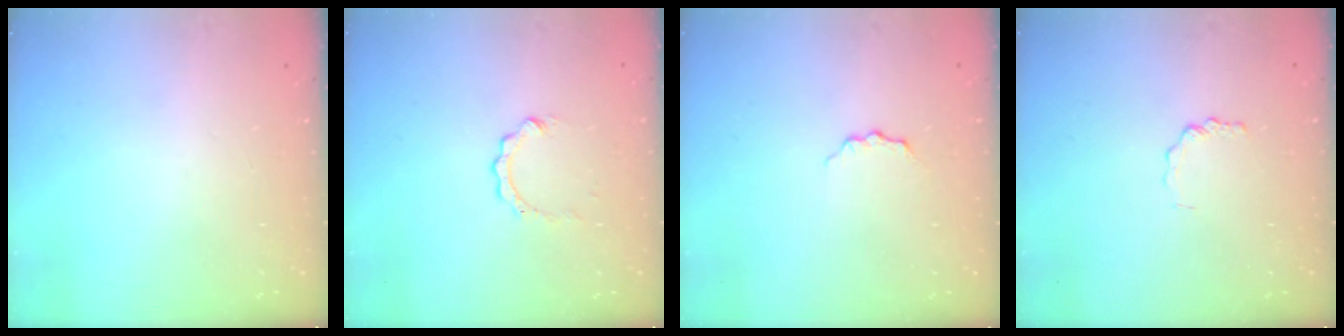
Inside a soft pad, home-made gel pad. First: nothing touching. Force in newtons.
{"total": 2.3, "press": 2.3, "slide": 0.2}
{"total": 4.0, "press": 3.9, "slide": 0.4}
{"total": 1.4, "press": 1.4, "slide": 0.2}